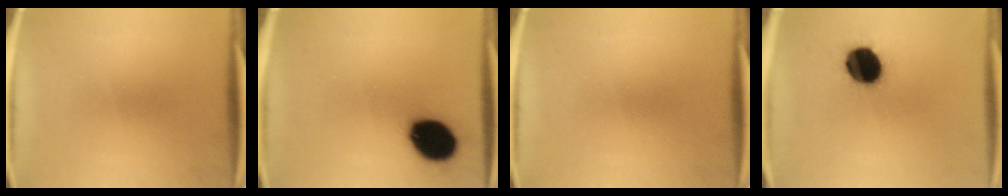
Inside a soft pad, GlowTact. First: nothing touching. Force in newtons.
{"total": 14.8}
{"total": 0.0}
{"total": 13.4}